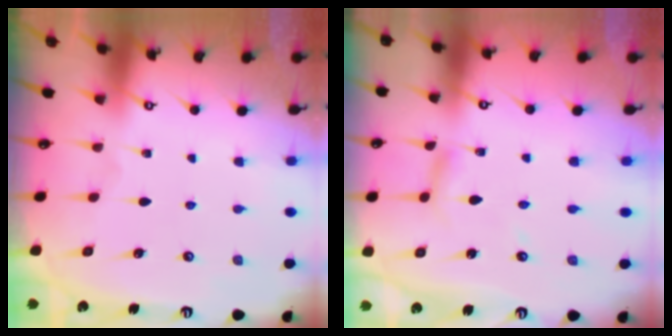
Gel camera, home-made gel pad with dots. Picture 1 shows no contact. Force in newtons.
{"total": 3.6, "press": 3.6, "slide": 0.4}